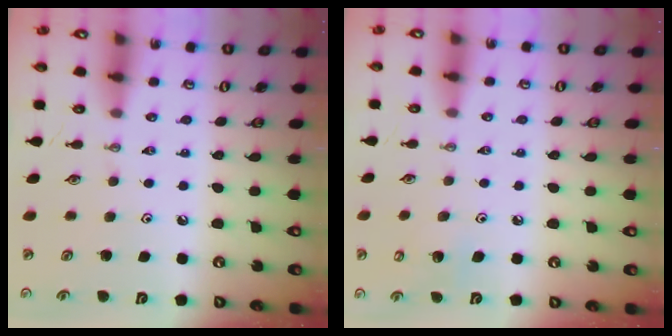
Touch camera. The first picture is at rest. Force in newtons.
{"total": 6.1, "press": 6.1, "slide": 0.9}